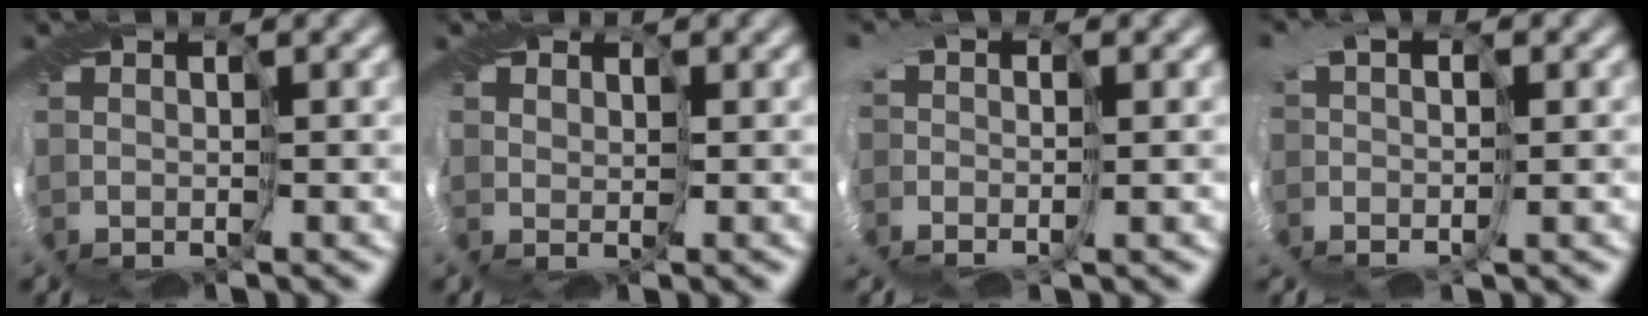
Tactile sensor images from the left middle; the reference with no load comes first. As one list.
[{"total": 2.3, "force": [1.1, 1.9, 0.8], "torque": [-0.014, 0.001, 0.010]}, {"total": 2.9, "force": [-0.6, 2.0, 2.1], "torque": [-0.030, 0.002, -0.014]}, {"total": 2.8, "force": [-0.2, 1.6, 2.2], "torque": [-0.031, 0.005, -0.009]}]